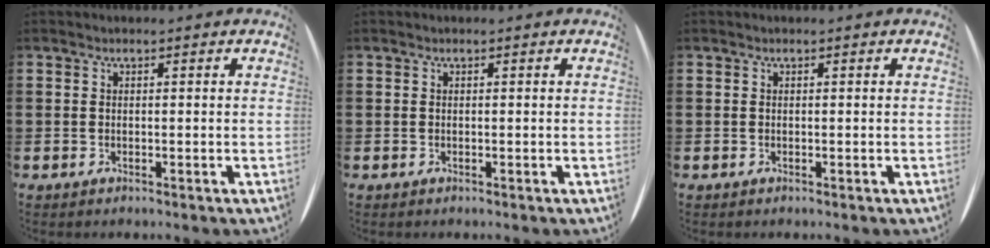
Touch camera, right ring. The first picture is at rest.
{"total": 0.0}
{"total": 0.0}